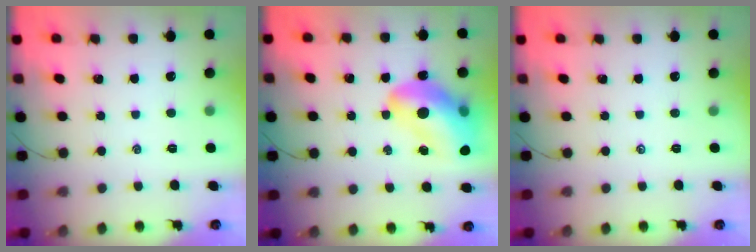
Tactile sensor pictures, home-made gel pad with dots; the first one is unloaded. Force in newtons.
{"total": 18.4, "press": 17.6, "slide": 5.4}
{"total": 0.0}